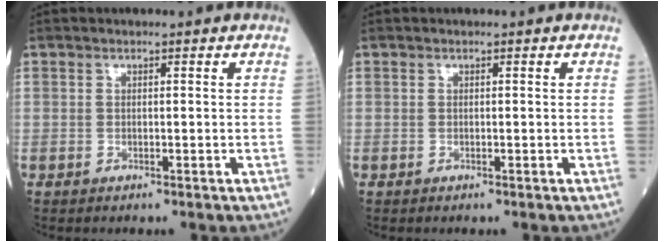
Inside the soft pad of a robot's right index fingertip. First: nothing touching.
{"total": 0.0}